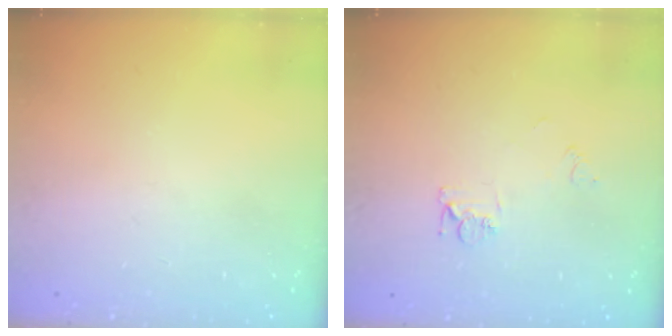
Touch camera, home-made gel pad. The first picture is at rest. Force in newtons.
{"total": 6.3, "press": 6.3, "slide": 0.6}